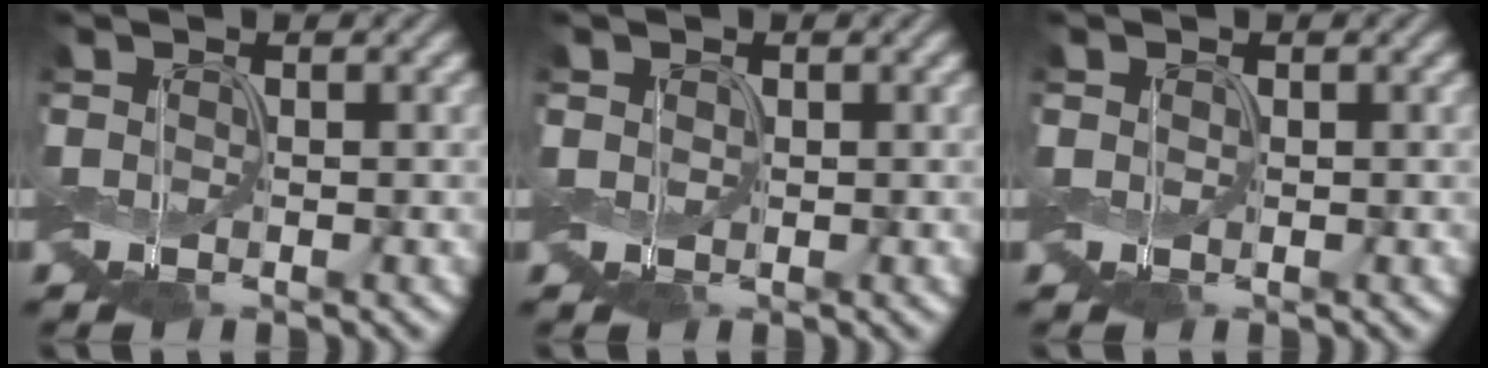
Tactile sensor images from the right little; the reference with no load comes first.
{"total": 0.9, "force": [0.1, 0.8, 0.4], "torque": [-0.012, 0.001, -0.001]}
{"total": 0.6, "force": [0.1, 0.6, 0.2], "torque": [-0.008, 0.001, 0.000]}